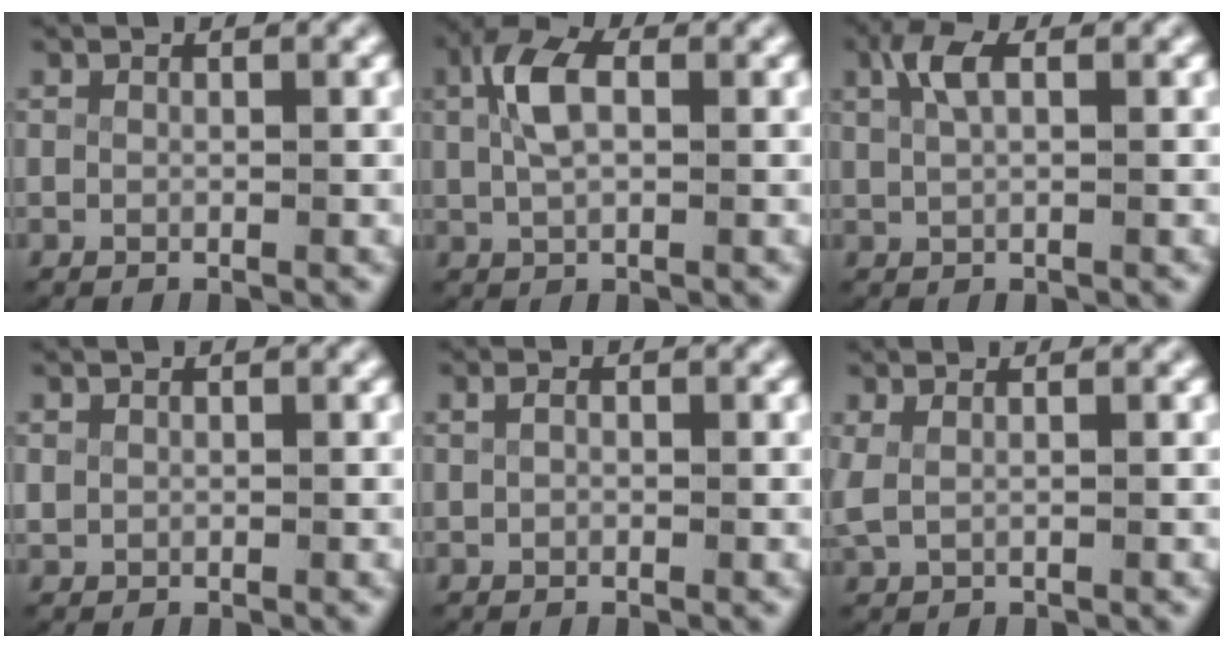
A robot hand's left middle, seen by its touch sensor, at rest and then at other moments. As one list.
[{"total": 3.8, "force": [0.7, 1.9, 3.2], "torque": [-0.078, -0.001, 0.017]}, {"total": 2.4, "force": [1.1, 0.8, 2.0], "torque": [-0.046, 0.002, 0.023]}, {"total": 0.7, "force": [0.1, 0.7, 0.3], "torque": [-0.016, -0.006, 0.008]}, {"total": 0.6, "force": [0.1, 0.3, 0.5], "torque": [-0.017, -0.007, 0.008]}, {"total": 1.7, "force": [0.5, 1.0, 1.3], "torque": [-0.043, -0.001, 0.015]}]